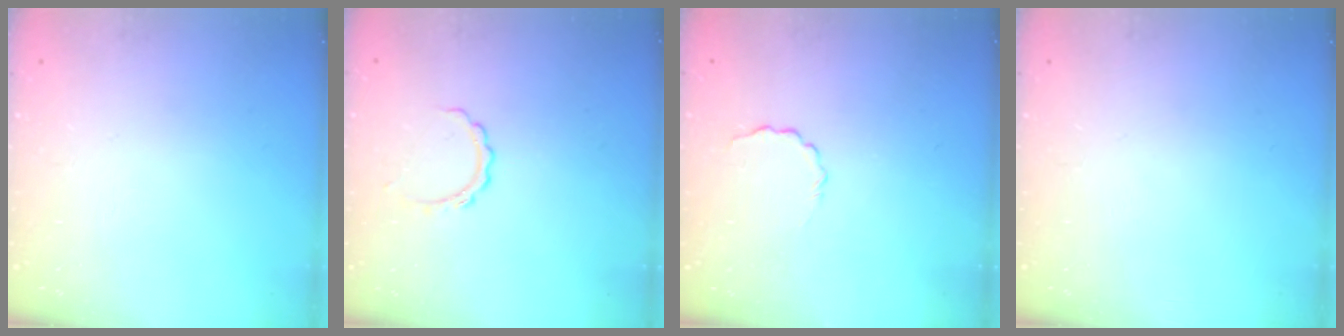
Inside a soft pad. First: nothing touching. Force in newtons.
{"total": 4.4, "press": 4.4, "slide": 0.2}
{"total": 2.9, "press": 2.7, "slide": 0.9}
{"total": 0.0}